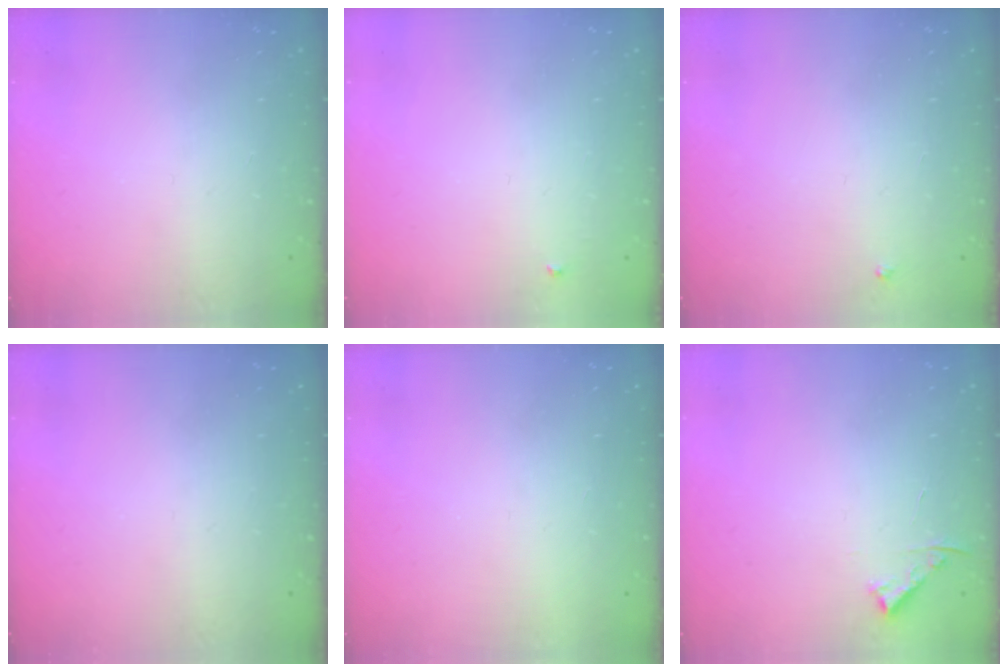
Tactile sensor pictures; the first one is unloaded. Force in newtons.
{"total": 3.0, "press": 3.0, "slide": 0.4}
{"total": 2.7, "press": 2.7, "slide": 0.3}
{"total": 0.0}
{"total": 1.5, "press": 1.5, "slide": 0.1}
{"total": 3.4, "press": 3.4, "slide": 0.4}